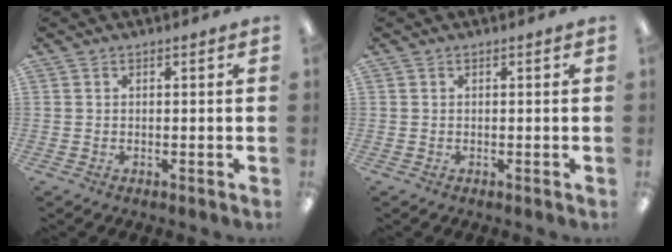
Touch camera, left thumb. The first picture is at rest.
{"total": 0.0}